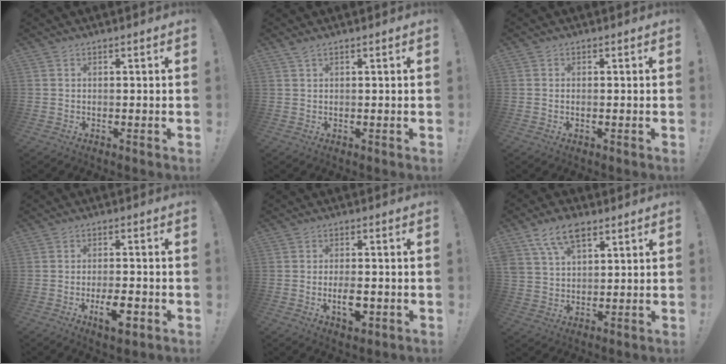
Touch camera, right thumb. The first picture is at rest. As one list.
[{"total": 1.3, "force": [0.9, 0.2, 1.0], "torque": [-0.024, 0.001, 0.017]}, {"total": 0.5, "force": [-0.2, 0.1, 0.5], "torque": [-0.004, -0.004, -0.005]}, {"total": 7.8, "force": [-3.6, 2.5, 6.4], "torque": [-0.100, 0.008, -0.059]}, {"total": 6.6, "force": [-2.0, 3.1, 5.5], "torque": [-0.081, 0.000, -0.032]}, {"total": 10.2, "force": [6.2, 5.7, 5.8], "torque": [-0.112, -0.013, 0.120]}]